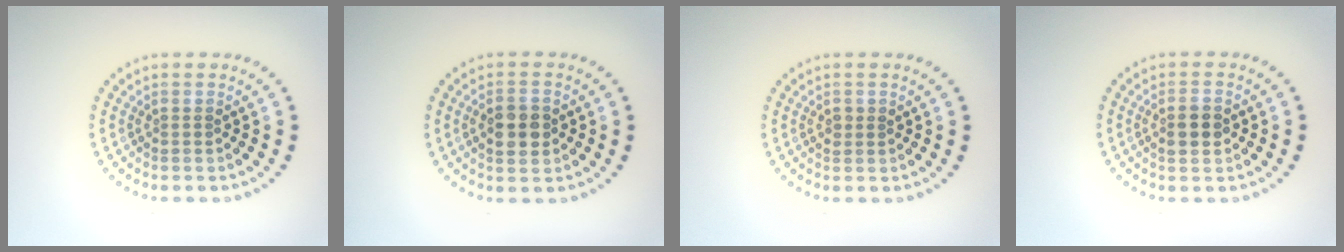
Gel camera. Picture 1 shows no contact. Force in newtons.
{"total": 3.3, "press": 3.3, "slide": 0.5}
{"total": 1.0, "press": 0.9, "slide": 0.2}
{"total": 2.1, "press": 2.1, "slide": 0.2}